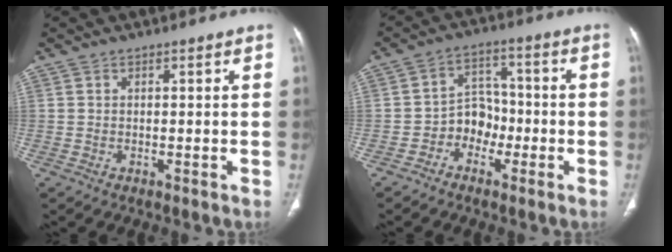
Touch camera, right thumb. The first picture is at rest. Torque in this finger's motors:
{"motor_torque": [0.18, -0.10, 0.53, -0.38, 0.02]}